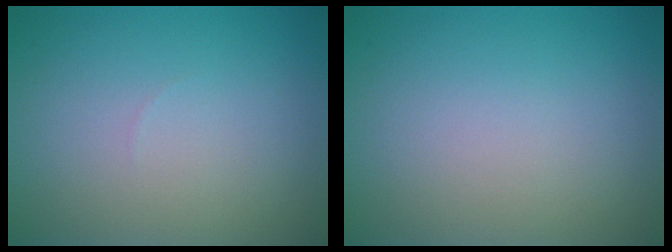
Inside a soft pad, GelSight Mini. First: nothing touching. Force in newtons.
{"total": 0.0}